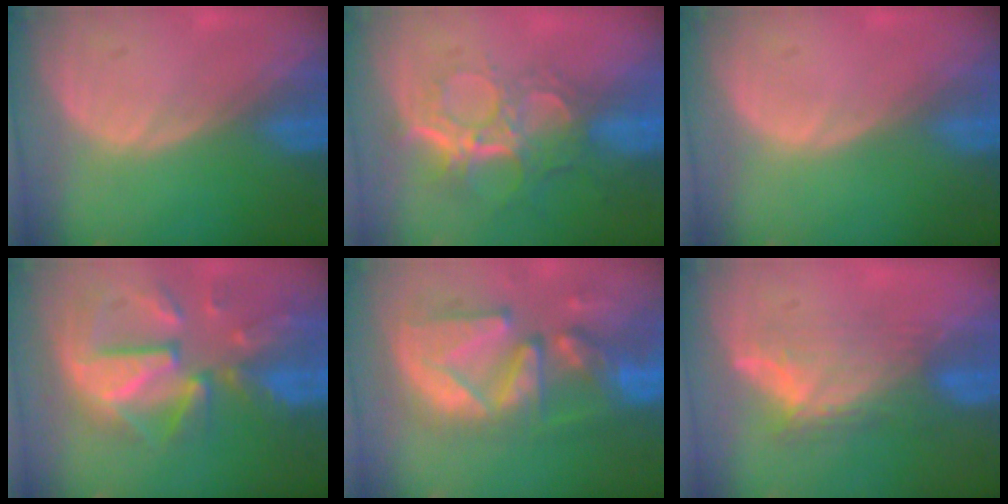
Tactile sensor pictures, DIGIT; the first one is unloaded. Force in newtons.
{"total": 9.5, "press": 8.0, "slide": 5.1}
{"total": 0.0}
{"total": 12.1, "press": 10.6, "slide": 5.9}
{"total": 12.7, "press": 11.2, "slide": 6.1}
{"total": 7.0, "press": 6.4, "slide": 2.8}